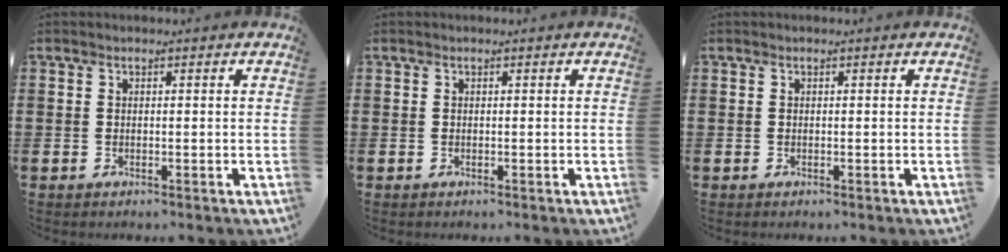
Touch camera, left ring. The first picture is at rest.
{"total": 0.0}
{"total": 0.0}